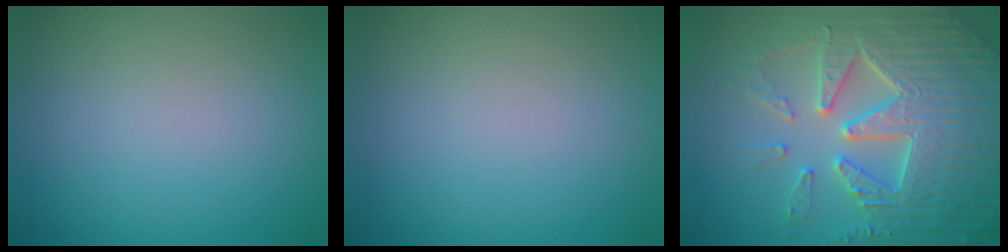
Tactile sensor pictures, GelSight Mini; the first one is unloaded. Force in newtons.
{"total": 0.0}
{"total": 7.7, "press": 7.6, "slide": 1.5}